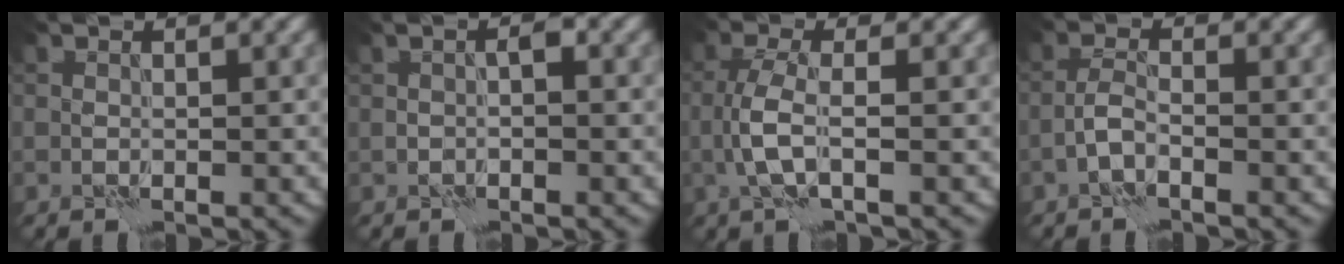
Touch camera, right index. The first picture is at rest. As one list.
[{"total": 1.1, "force": [-0.2, 0.4, 1.0], "torque": [-0.016, 0.008, -0.005]}, {"total": 3.2, "force": [-0.4, 1.0, 3.0], "torque": [-0.072, 0.002, -0.015]}, {"total": 1.5, "force": [-1.0, 0.2, 1.1], "torque": [-0.023, 0.007, -0.024]}]